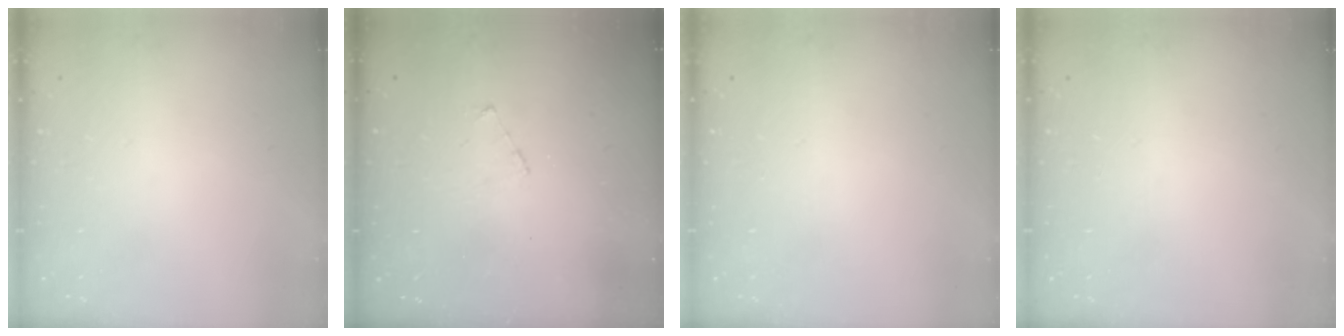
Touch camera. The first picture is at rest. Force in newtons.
{"total": 2.6, "press": 2.6, "slide": 0.2}
{"total": 0.0}
{"total": 0.0}